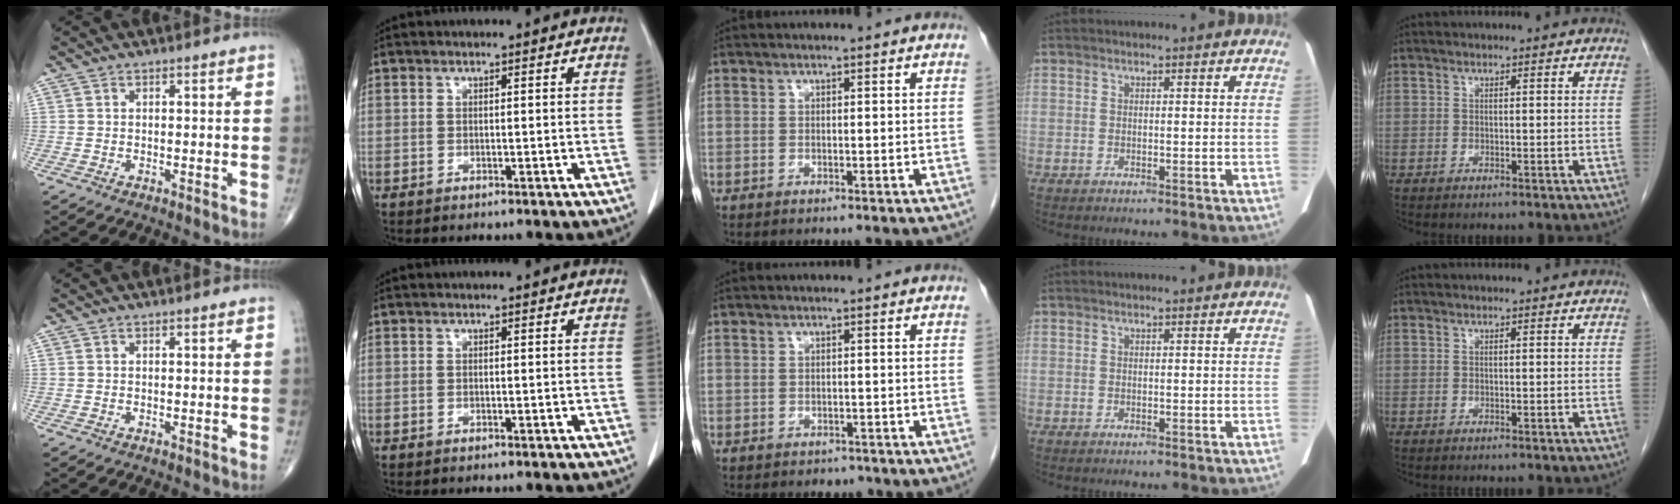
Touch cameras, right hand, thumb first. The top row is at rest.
{"middle": {"total": 1.5, "force": [-1.1, 0.9, 0.2], "torque": [-0.006, 0.001, -0.013]}}